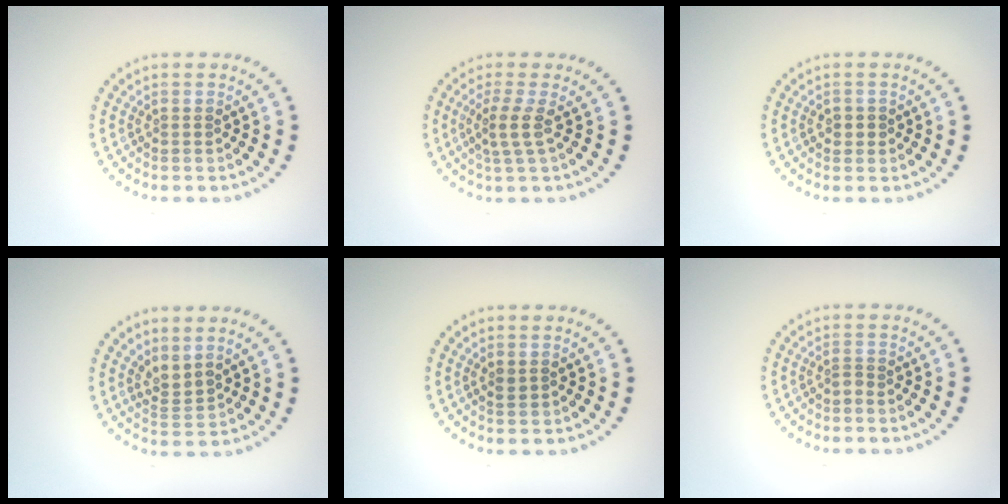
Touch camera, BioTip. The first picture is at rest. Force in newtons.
{"total": 2.1, "press": 1.6, "slide": 1.4}
{"total": 1.2, "press": 1.2, "slide": 0.3}
{"total": 2.2, "press": 1.4, "slide": 1.6}
{"total": 0.8, "press": 0.8, "slide": 0.2}
{"total": 0.9, "press": 0.6, "slide": 0.7}